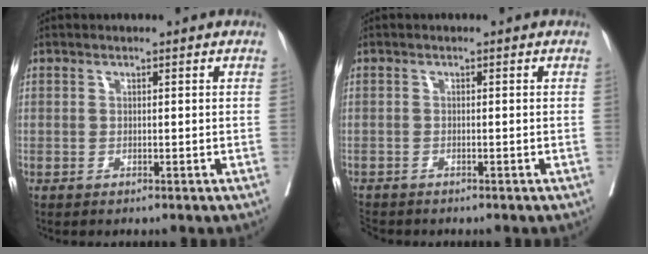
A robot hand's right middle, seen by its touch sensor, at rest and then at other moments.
{"total": 2.9, "force": [-2.5, 1.3, 0.3], "torque": [-0.006, -0.005, -0.047]}